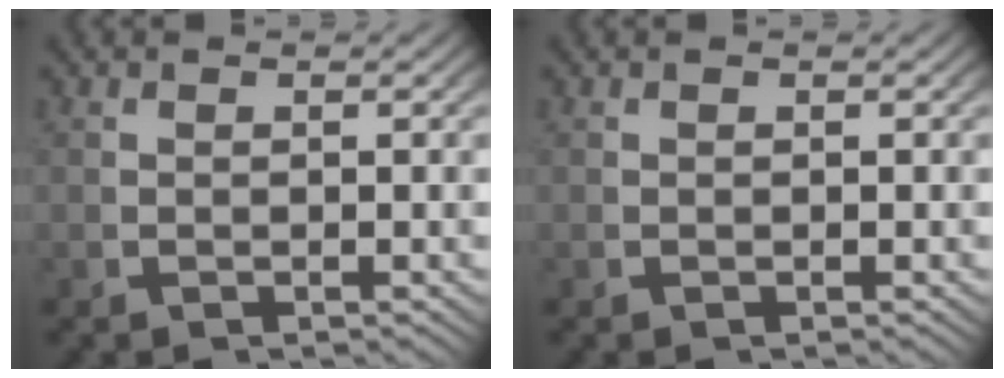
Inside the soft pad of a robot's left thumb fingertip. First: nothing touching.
{"total": 0.0}